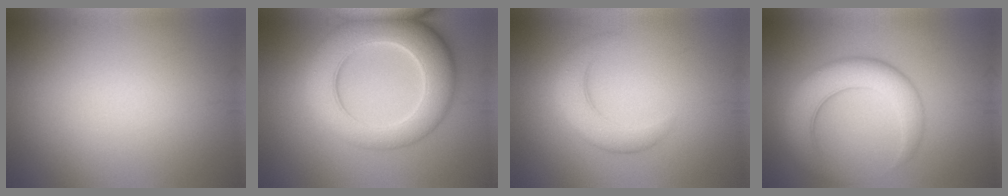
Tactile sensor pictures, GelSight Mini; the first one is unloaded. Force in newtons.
{"total": 9.4, "press": 9.4, "slide": 0.4}
{"total": 3.9, "press": 3.9, "slide": 0.2}
{"total": 6.1, "press": 6.1, "slide": 0.4}